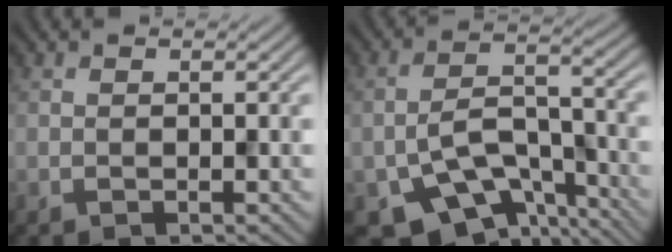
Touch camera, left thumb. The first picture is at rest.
{"total": 11.0, "force": [-7.1, 5.6, 6.2], "torque": [-0.110, -0.019, -0.118]}